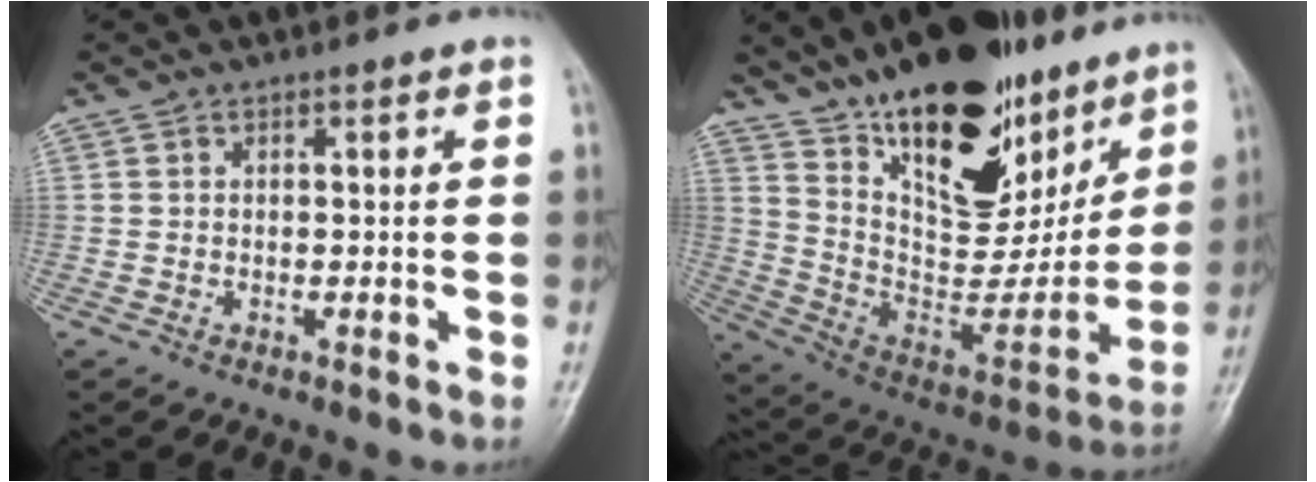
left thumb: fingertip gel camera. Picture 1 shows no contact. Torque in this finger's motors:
{"motor_torque": [2.19, 1.72, 1.66, -1.11, 0.49]}